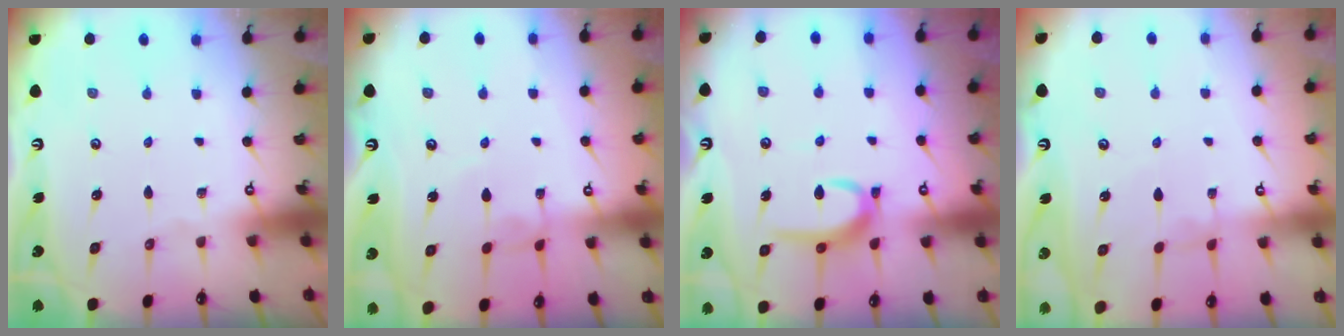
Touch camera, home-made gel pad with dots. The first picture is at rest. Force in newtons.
{"total": 1.5, "press": 1.5, "slide": 0.4}
{"total": 8.3, "press": 8.3, "slide": 0.3}
{"total": 2.4, "press": 2.4, "slide": 0.3}